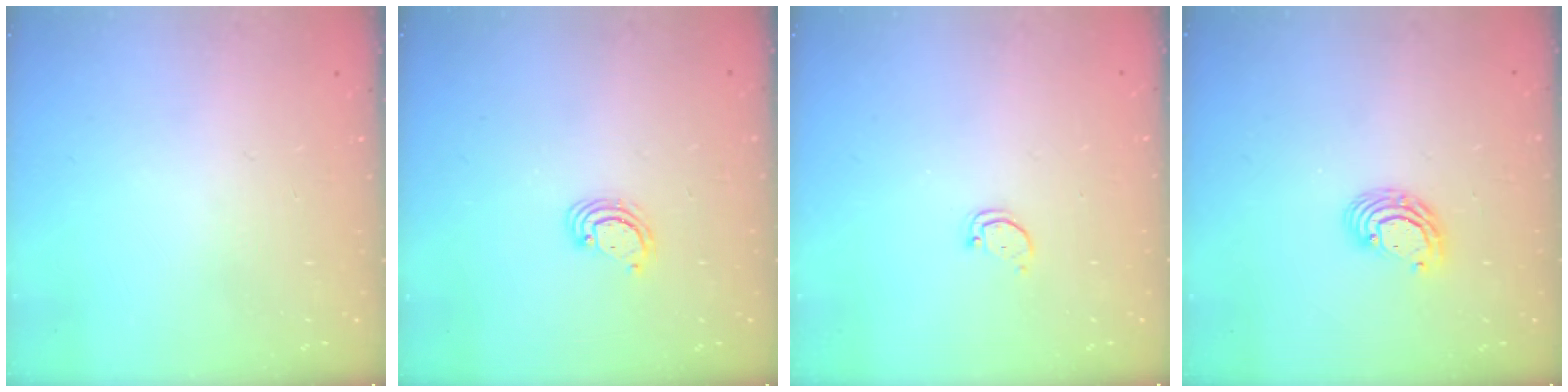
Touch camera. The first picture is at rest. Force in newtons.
{"total": 2.5, "press": 2.5, "slide": 0.3}
{"total": 1.8, "press": 1.8, "slide": 0.1}
{"total": 6.7, "press": 6.7, "slide": 0.6}